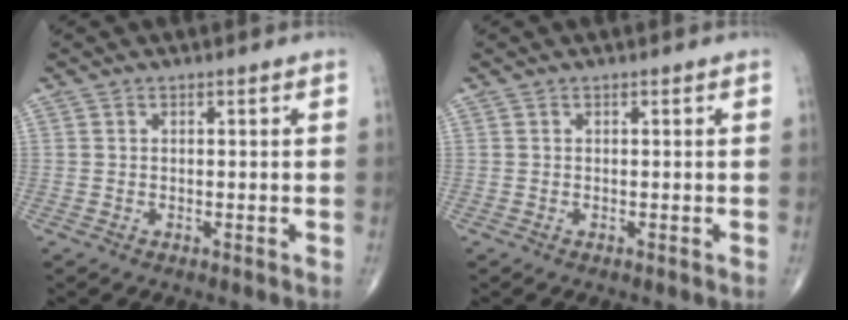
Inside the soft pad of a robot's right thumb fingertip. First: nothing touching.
{"total": 0.0}